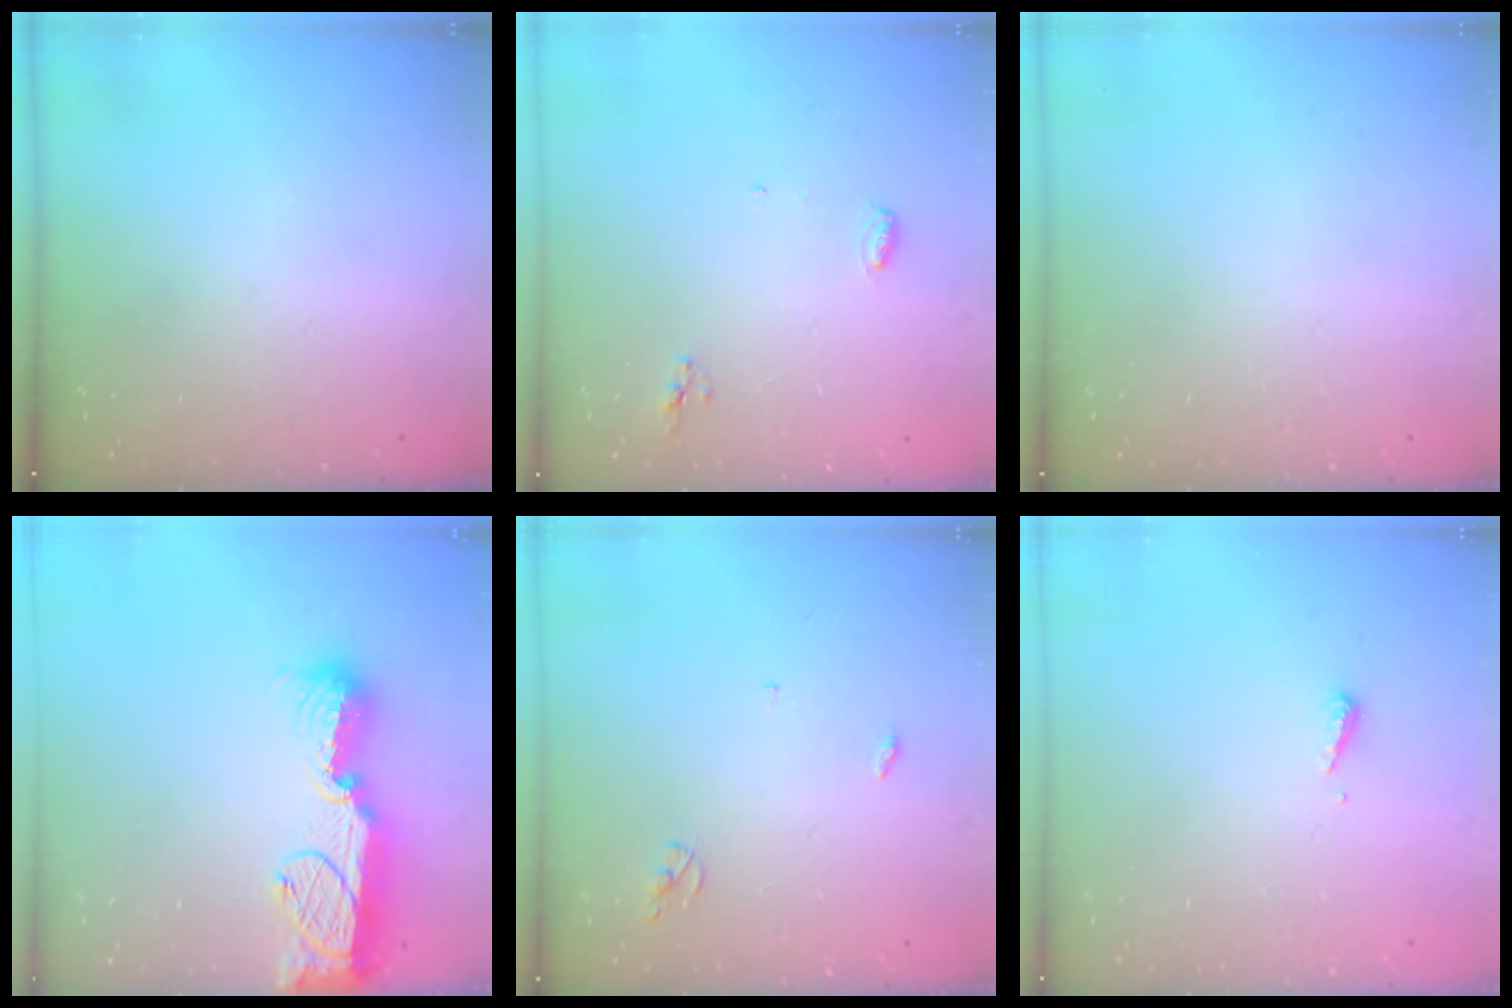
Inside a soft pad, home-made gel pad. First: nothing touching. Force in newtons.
{"total": 4.6, "press": 4.4, "slide": 1.1}
{"total": 0.0}
{"total": 16.5, "press": 16.4, "slide": 1.6}
{"total": 2.6, "press": 2.6, "slide": 0.2}
{"total": 4.8, "press": 4.8, "slide": 0.5}